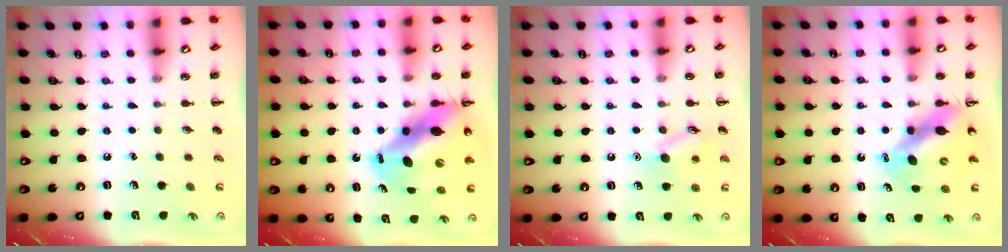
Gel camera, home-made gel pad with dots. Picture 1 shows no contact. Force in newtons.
{"total": 12.9, "press": 12.3, "slide": 3.9}
{"total": 9.5, "press": 9.5, "slide": 0.9}
{"total": 10.7, "press": 10.2, "slide": 3.1}